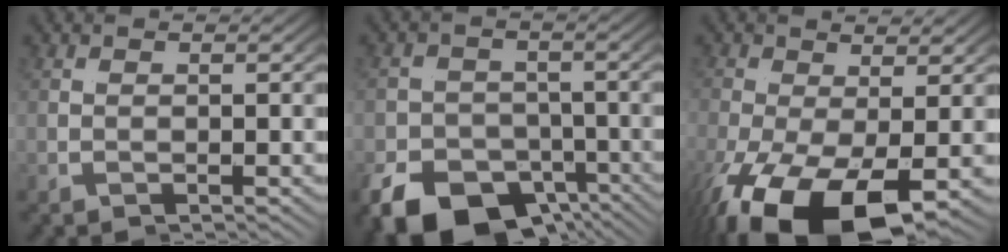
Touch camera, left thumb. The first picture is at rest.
{"total": 9.3, "force": [-3.4, 6.8, 5.3], "torque": [-0.087, -0.019, -0.064]}
{"total": 7.7, "force": [-4.4, 2.6, 5.7], "torque": [-0.105, -0.026, -0.063]}